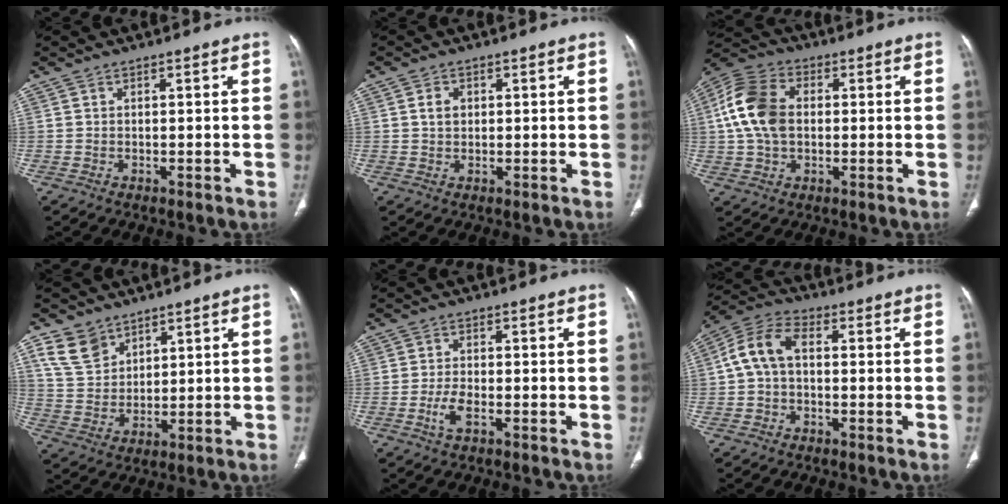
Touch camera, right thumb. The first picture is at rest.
{"total": 2.5, "force": [0.5, 1.9, 1.5], "torque": [-0.021, 0.003, 0.009]}
{"total": 12.6, "force": [1.1, 8.6, 9.1], "torque": [-0.177, 0.024, 0.015]}
{"total": 7.8, "force": [5.2, 5.2, 2.8], "torque": [-0.033, -0.022, 0.114]}
{"total": 3.5, "force": [-1.4, 1.4, 2.9], "torque": [-0.063, 0.005, -0.028]}
{"total": 8.3, "force": [0.3, 5.3, 6.3], "torque": [-0.123, 0.027, -0.004]}